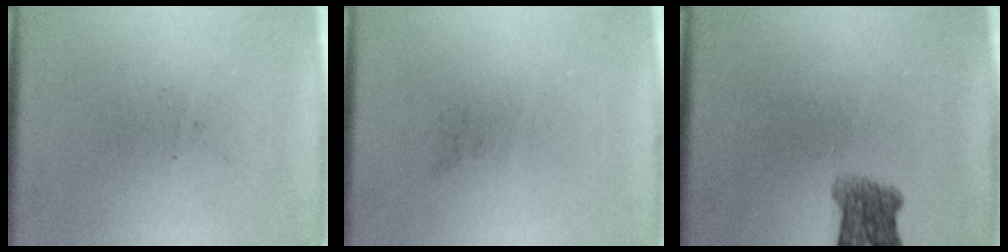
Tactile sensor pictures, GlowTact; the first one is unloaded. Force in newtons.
{"total": 0.0}
{"total": 4.0}